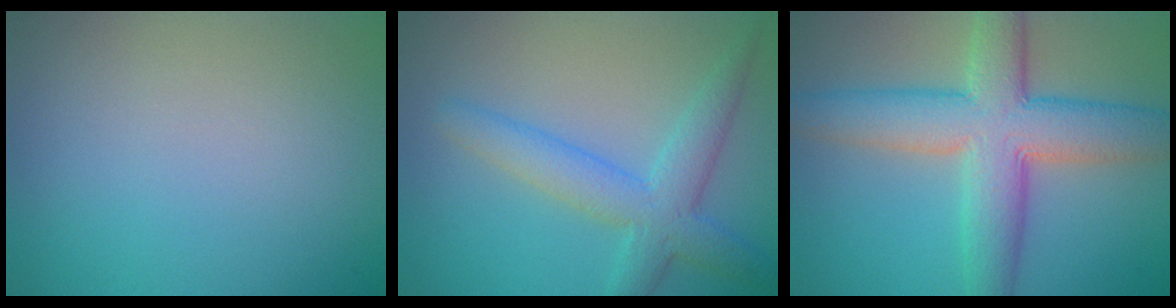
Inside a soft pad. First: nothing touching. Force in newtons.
{"total": 4.6, "press": 4.6, "slide": 0.2}
{"total": 8.6, "press": 8.6, "slide": 0.2}